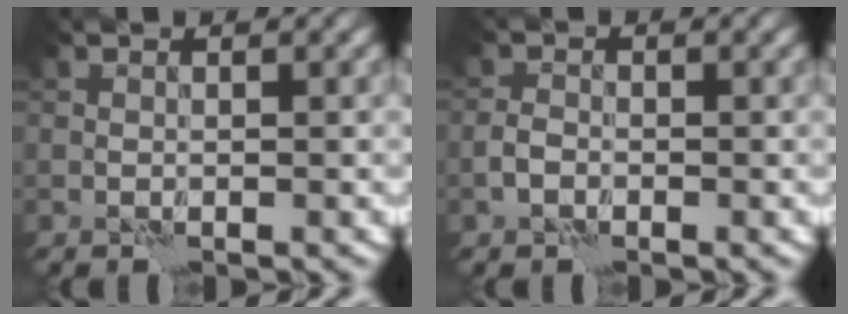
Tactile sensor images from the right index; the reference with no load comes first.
{"total": 1.4, "force": [-0.7, 0.9, 0.8], "torque": [-0.016, 0.004, -0.020]}